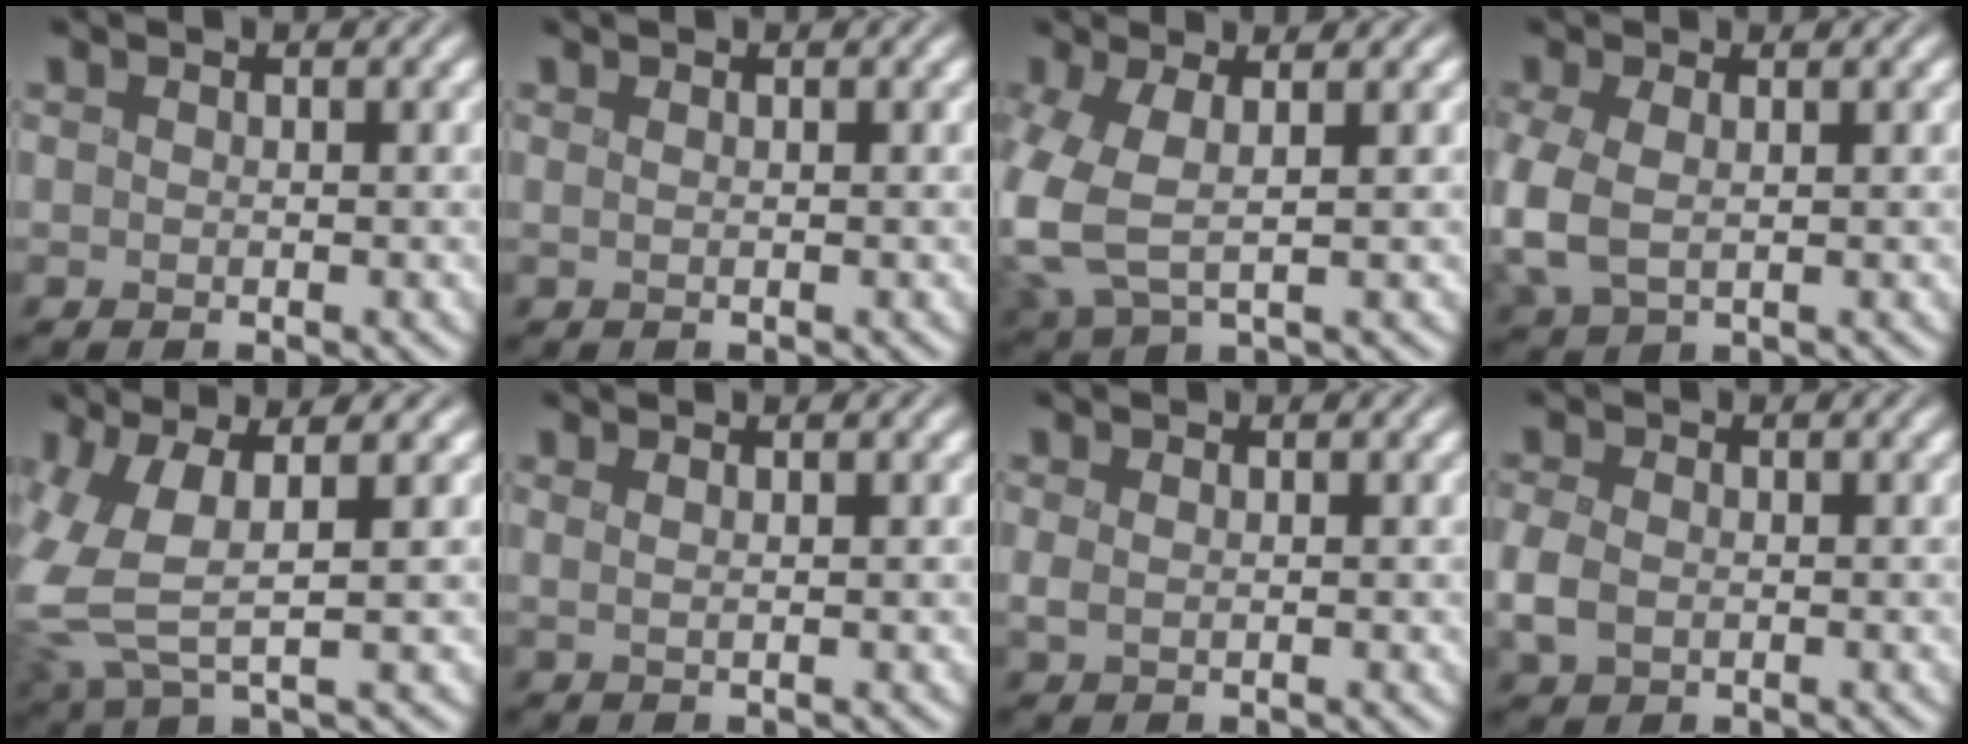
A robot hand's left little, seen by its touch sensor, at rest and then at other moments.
{"total": 0.0}
{"total": 5.7, "force": [-0.3, 2.7, 5.1], "torque": [-0.134, 0.000, -0.007]}
{"total": 4.4, "force": [-0.7, 2.6, 3.5], "torque": [-0.096, -0.006, -0.013]}
{"total": 6.4, "force": [0.3, 2.6, 5.9], "torque": [-0.146, 0.003, 0.006]}
{"total": 0.9, "force": [0.5, 0.1, 0.7], "torque": [-0.004, 0.002, 0.000]}
{"total": 0.8, "force": [0.3, 0.3, 0.6], "torque": [-0.015, -0.002, 0.007]}
{"total": 2.7, "force": [-0.6, 1.9, 1.7], "torque": [-0.047, 0.001, -0.013]}